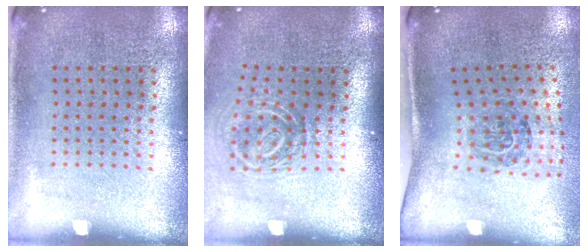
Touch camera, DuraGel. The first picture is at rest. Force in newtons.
{"total": 1.8, "press": 1.2, "slide": 1.4}
{"total": 1.8, "press": 1.3, "slide": 1.3}